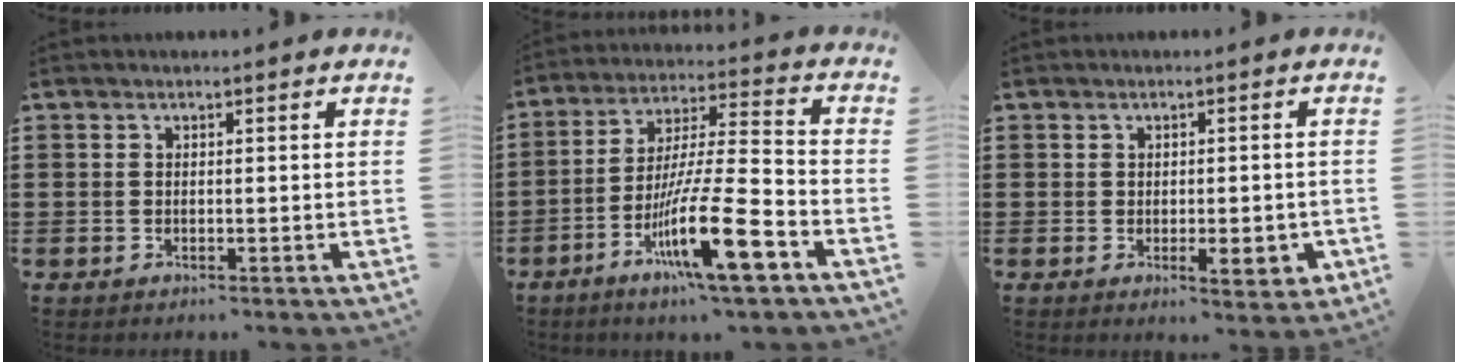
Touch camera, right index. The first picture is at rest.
{"total": 17.0, "force": [-8.4, 2.6, 14.5], "torque": [-0.275, 0.006, -0.143]}
{"total": 3.8, "force": [-1.1, 1.7, 3.2], "torque": [-0.044, 0.002, -0.020]}